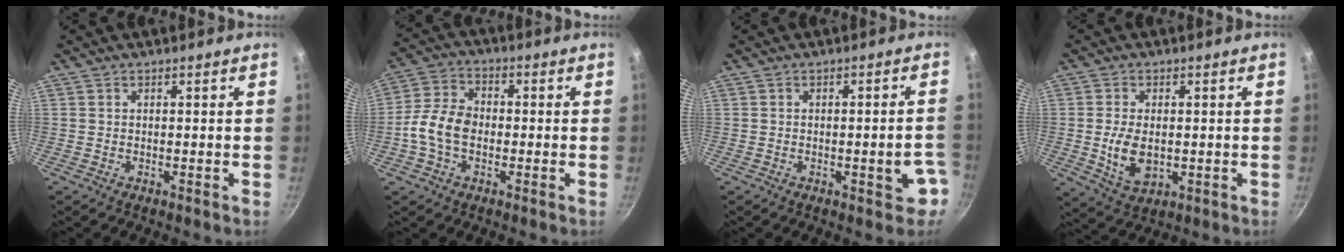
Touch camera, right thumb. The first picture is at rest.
{"total": 8.8, "force": [-1.6, 6.2, 6.0], "torque": [-0.103, 0.029, -0.045]}
{"total": 5.5, "force": [-2.1, 2.2, 4.6], "torque": [-0.030, 0.025, -0.023]}
{"total": 7.7, "force": [-0.5, 4.7, 6.1], "torque": [-0.108, -0.007, 0.001]}